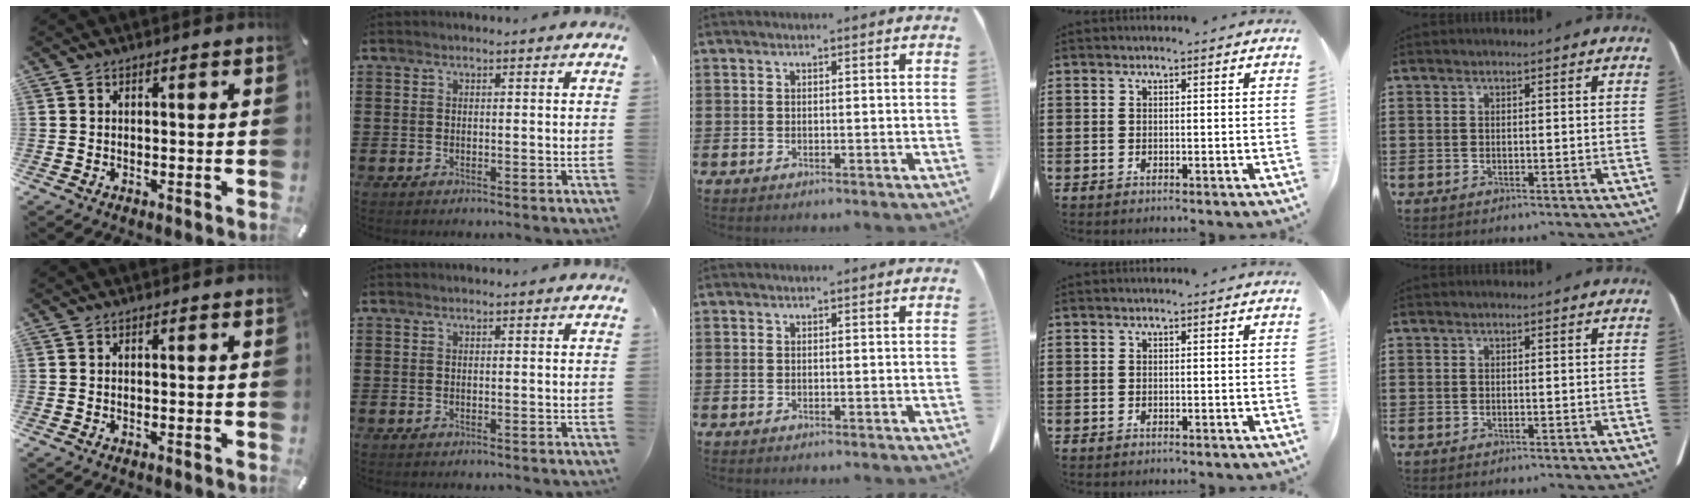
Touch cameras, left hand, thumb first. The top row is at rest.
{}